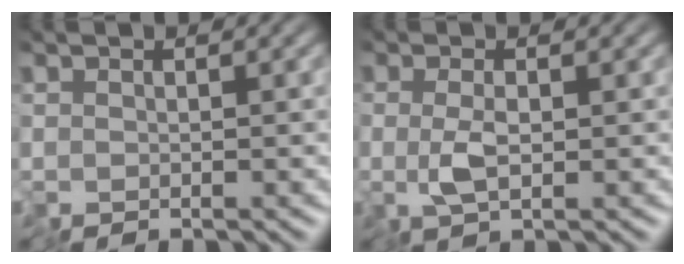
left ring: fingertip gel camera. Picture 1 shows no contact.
{"total": 1.9, "force": [-0.5, 0.2, 1.8], "torque": [-0.036, -0.002, -0.008]}